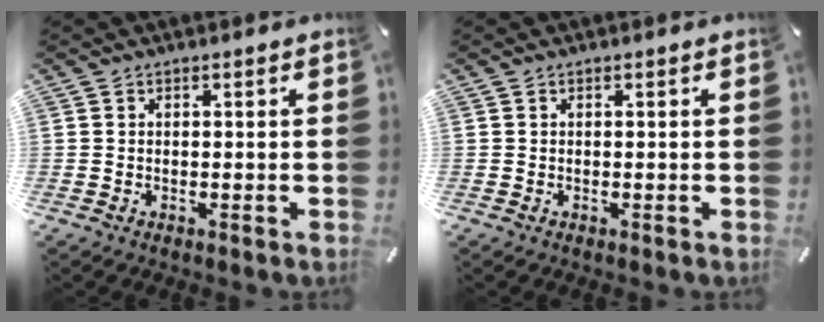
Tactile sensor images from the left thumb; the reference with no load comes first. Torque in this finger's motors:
{"motor_torque": [-0.01, 0.02, 0.00, 0.00, 0.00]}